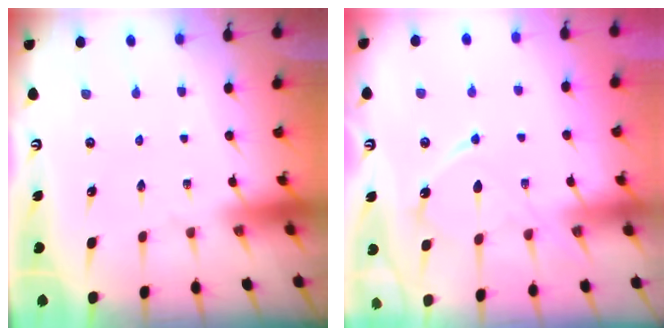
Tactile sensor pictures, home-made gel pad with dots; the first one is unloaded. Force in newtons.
{"total": 11.5, "press": 11.5, "slide": 1.0}